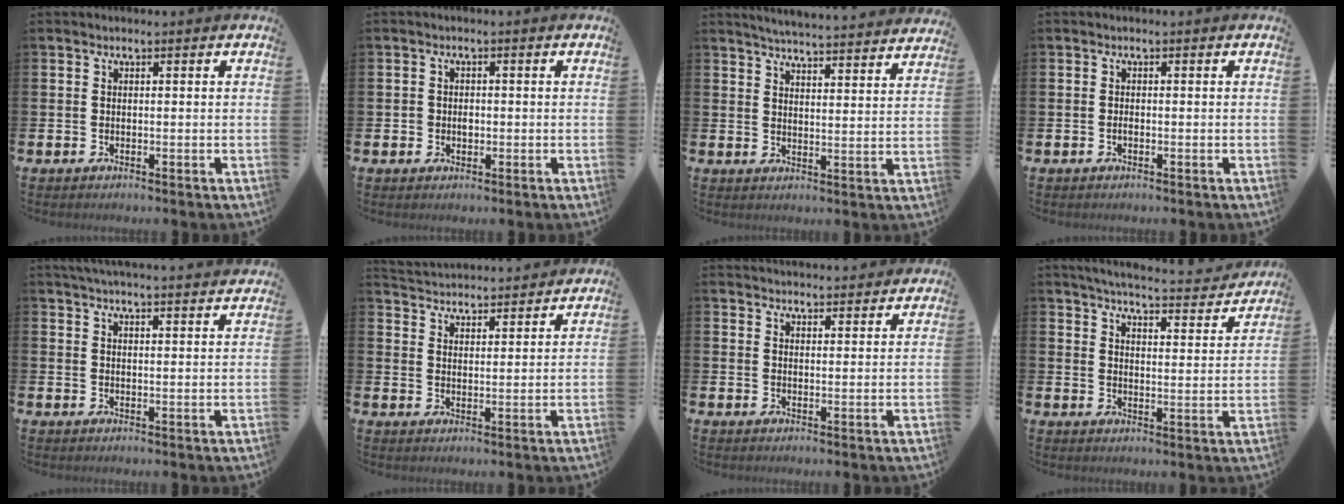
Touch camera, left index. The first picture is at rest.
{"total": 1.5, "force": [0.0, 1.4, 0.6], "torque": [0.001, 0.003, -0.006]}
{"total": 5.4, "force": [5.4, -0.2, 0.6], "torque": [-0.021, -0.042, 0.093]}
{"total": 0.5, "force": [-0.2, 0.2, 0.4], "torque": [-0.011, -0.001, -0.004]}
{"total": 4.2, "force": [4.1, -0.5, 0.5], "torque": [-0.013, -0.021, 0.073]}
{"total": 4.3, "force": [4.2, 0.4, -0.4], "torque": [-0.013, -0.029, 0.076]}
{"total": 3.3, "force": [3.2, 0.3, -0.2], "torque": [0.001, -0.019, 0.058]}
{"total": 5.1, "force": [4.9, 0.2, 1.4], "torque": [-0.041, -0.037, 0.080]}